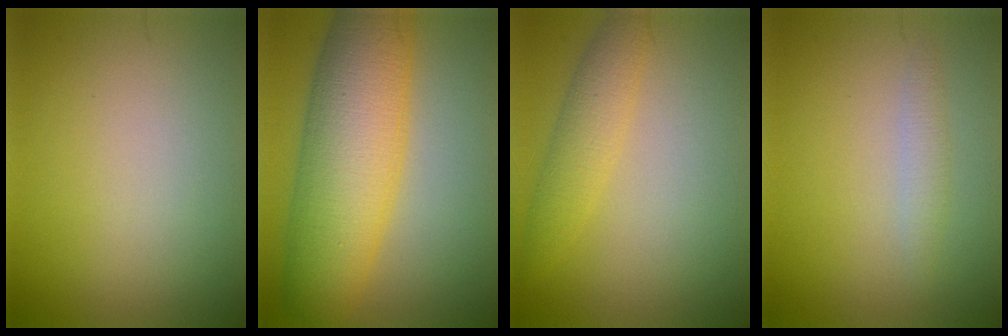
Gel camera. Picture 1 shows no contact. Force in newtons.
{"total": 10.3, "press": 10.3, "slide": 0.1}
{"total": 2.7, "press": 2.7, "slide": 0.1}
{"total": 1.2, "press": 1.2, "slide": 0.1}